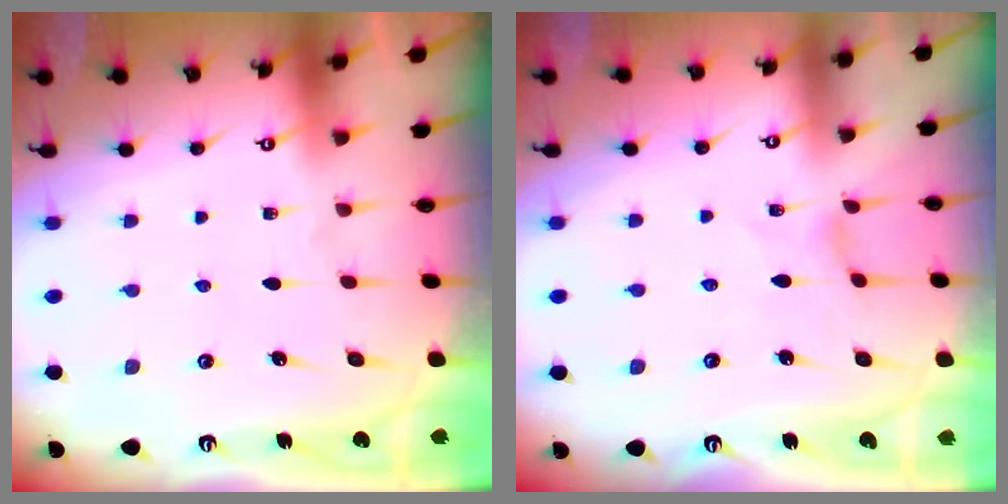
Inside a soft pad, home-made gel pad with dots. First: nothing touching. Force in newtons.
{"total": 0.0}